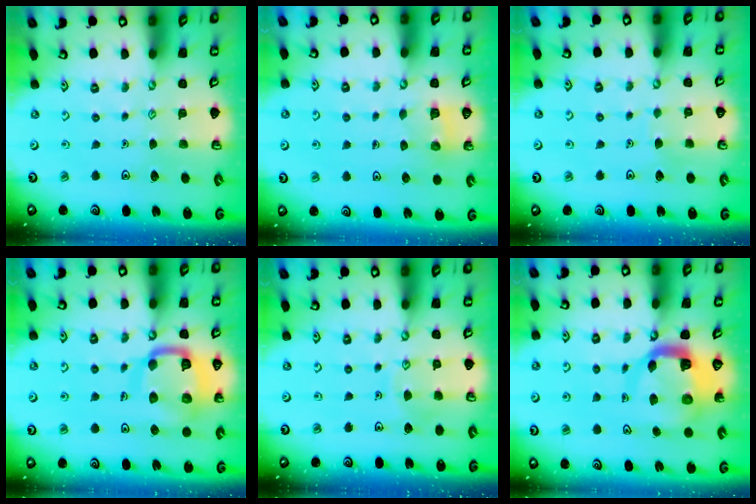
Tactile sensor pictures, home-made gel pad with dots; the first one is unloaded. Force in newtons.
{"total": 2.2, "press": 2.2, "slide": 0.1}
{"total": 2.3, "press": 2.3, "slide": 0.1}
{"total": 15.4, "press": 15.3, "slide": 1.6}
{"total": 6.2, "press": 6.2, "slide": 0.5}
{"total": 9.0, "press": 9.0, "slide": 1.2}